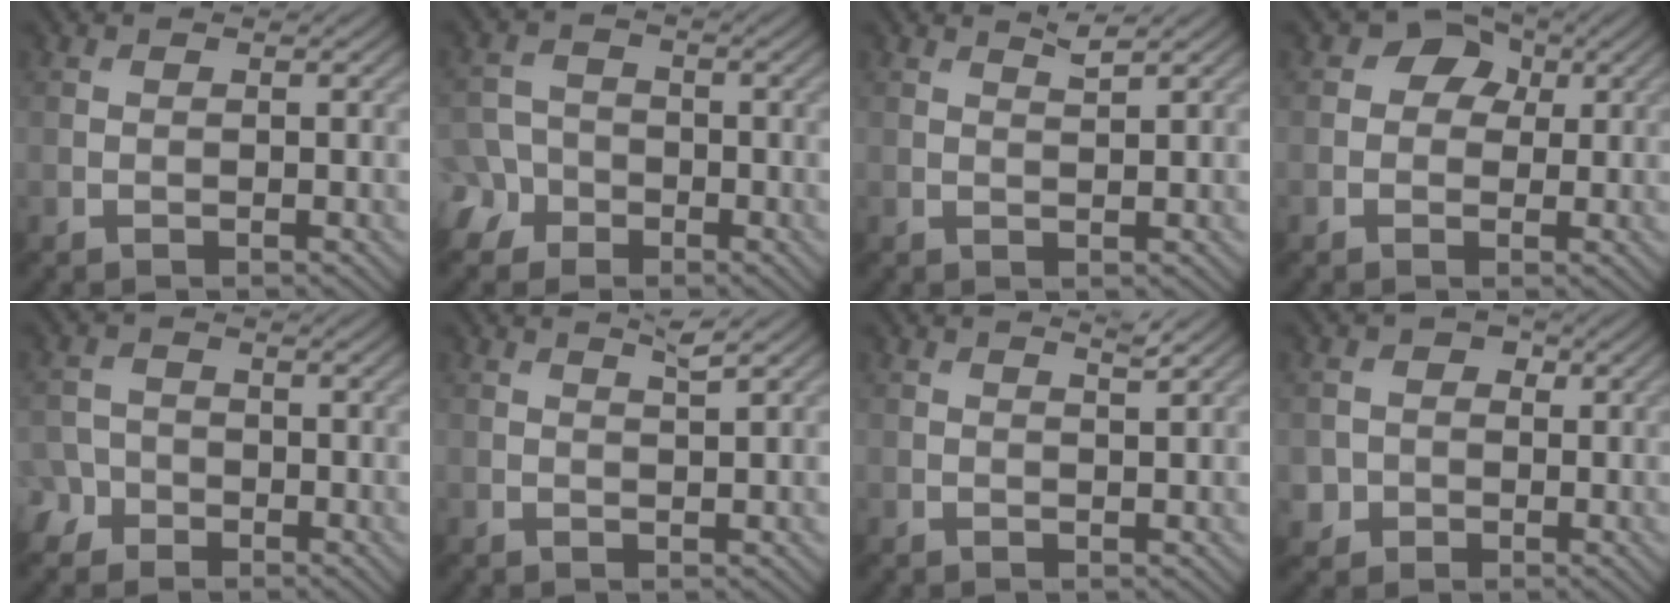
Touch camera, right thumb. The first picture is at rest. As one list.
[{"total": 5.3, "force": [-3.0, 4.1, 1.6], "torque": [-0.028, -0.007, -0.069]}, {"total": 1.3, "force": [1.1, 0.0, 0.8], "torque": [-0.021, 0.001, 0.021]}, {"total": 4.4, "force": [1.2, 3.7, 2.2], "torque": [-0.024, 0.007, -0.006]}, {"total": 3.2, "force": [-1.9, 2.5, 0.8], "torque": [-0.019, -0.003, -0.045]}, {"total": 1.6, "force": [1.1, 0.0, 1.2], "torque": [-0.025, 0.004, 0.021]}, {"total": 1.3, "force": [1.0, 0.0, 0.8], "torque": [-0.018, 0.001, 0.014]}, {"total": 3.9, "force": [-0.3, 3.7, 1.1], "torque": [-0.016, 0.000, -0.019]}]